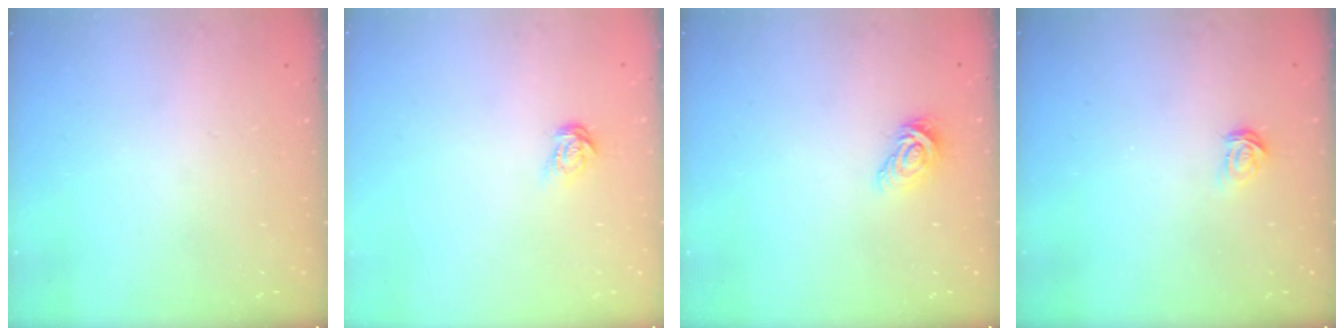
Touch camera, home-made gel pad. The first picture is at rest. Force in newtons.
{"total": 4.3, "press": 4.3, "slide": 0.4}
{"total": 8.0, "press": 8.0, "slide": 0.3}
{"total": 2.4, "press": 2.4, "slide": 0.2}